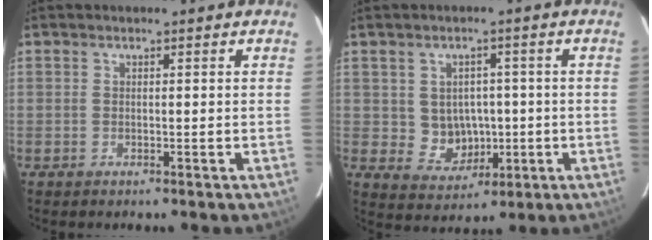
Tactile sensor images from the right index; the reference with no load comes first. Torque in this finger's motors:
{"motor_torque": [0.23, 0.02, 0.07, 0.00]}